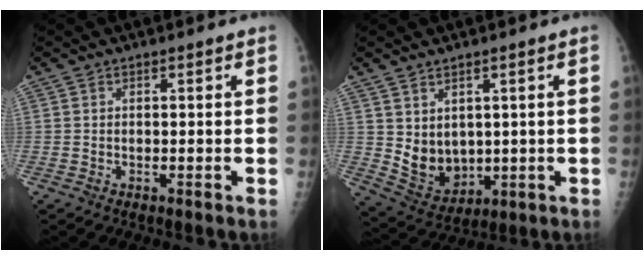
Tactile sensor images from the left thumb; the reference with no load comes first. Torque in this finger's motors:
{"motor_torque": [0.07, 0.06, 0.40, -0.11, 0.05]}